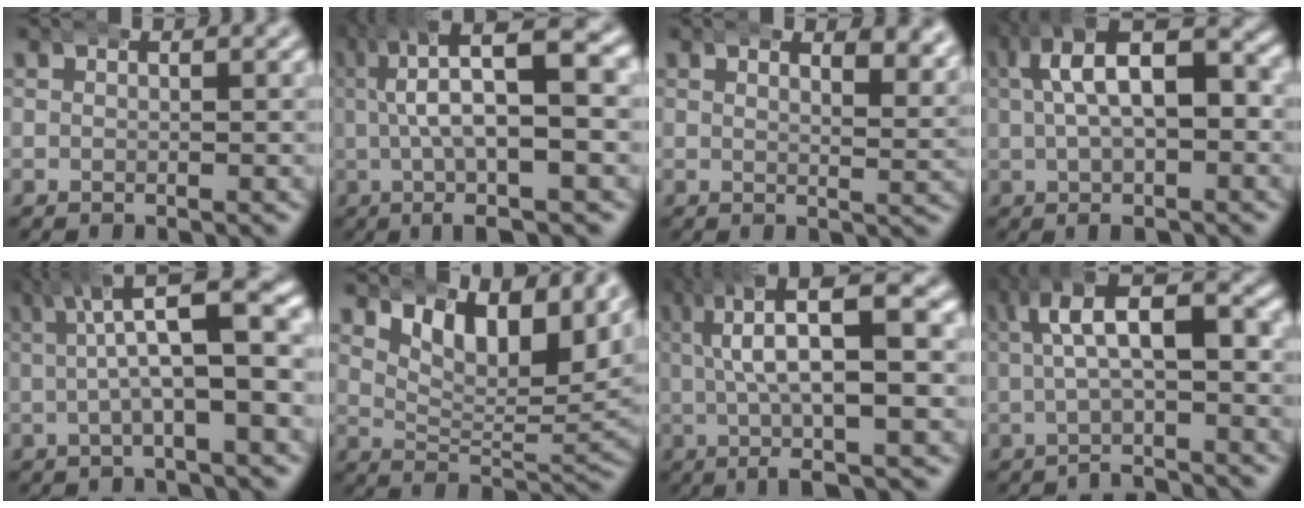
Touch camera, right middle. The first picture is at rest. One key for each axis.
{"total": 10.8, "fx": 1.4, "fy": 4.0, "fz": 10.0, "tx": -0.143, "ty": 0.017, "tz": 0.016}
{"total": 3.4, "fx": 2.4, "fy": 0.9, "fz": 2.2, "tx": -0.026, "ty": -0.002, "tz": 0.035}
{"total": 9.7, "fx": 1.2, "fy": 5.4, "fz": 8.0, "tx": -0.120, "ty": 0.016, "tz": 0.008}
{"total": 8.7, "fx": 1.4, "fy": 3.1, "fz": 8.0, "tx": -0.101, "ty": 0.025, "tz": 0.010}
{"total": 8.7, "fx": 4.5, "fy": 3.8, "fz": 6.3, "tx": -0.087, "ty": 0.002, "tz": 0.071}
{"total": 11.1, "fx": 2.0, "fy": 4.1, "fz": 10.1, "tx": -0.139, "ty": 0.019, "tz": 0.025}
{"total": 8.8, "fx": -0.8, "fy": 5.0, "fz": 7.1, "tx": -0.095, "ty": 0.005, "tz": -0.024}